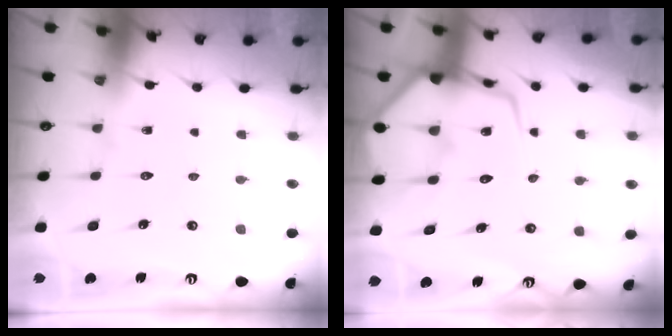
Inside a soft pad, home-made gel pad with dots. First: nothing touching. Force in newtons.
{"total": 12.7, "press": 12.7, "slide": 1.3}